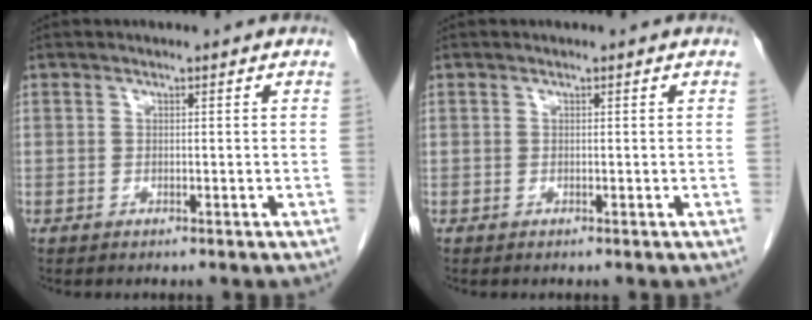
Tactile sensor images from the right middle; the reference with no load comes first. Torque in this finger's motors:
{"motor_torque": [0.36, -0.24, 0.02, -0.02]}